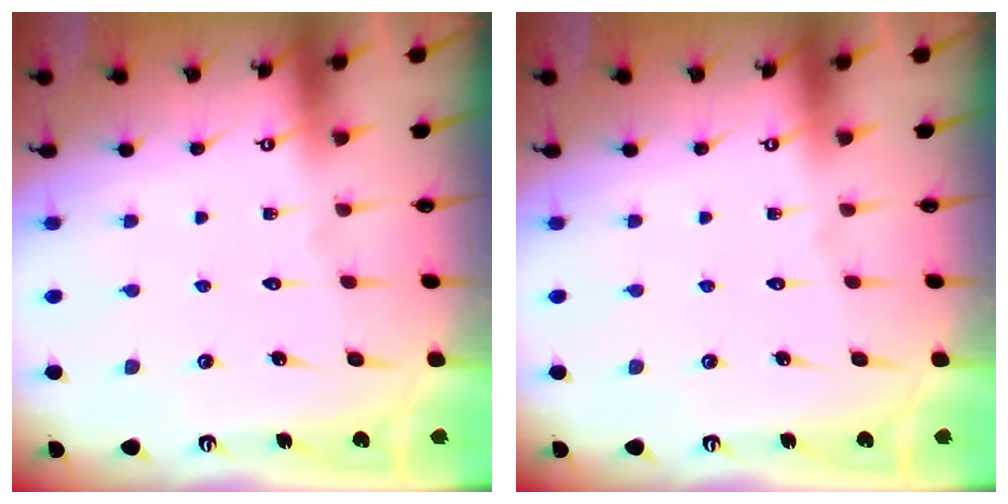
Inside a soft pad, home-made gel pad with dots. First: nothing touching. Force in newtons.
{"total": 0.0}